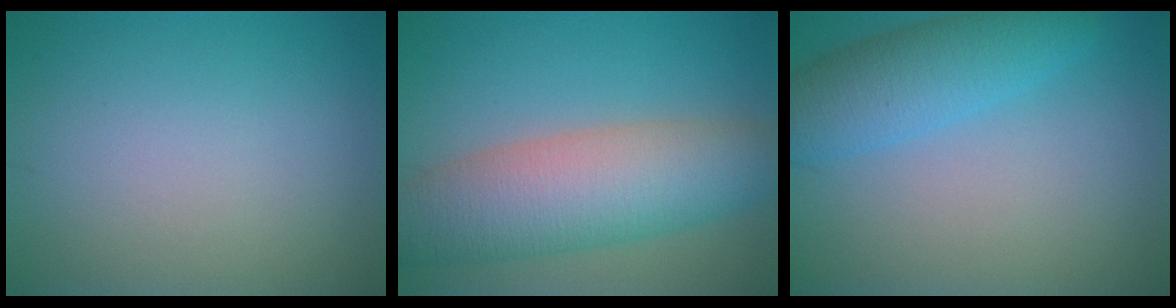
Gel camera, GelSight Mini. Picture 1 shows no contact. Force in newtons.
{"total": 8.9, "press": 8.9, "slide": 0.5}
{"total": 5.3, "press": 5.3, "slide": 0.4}